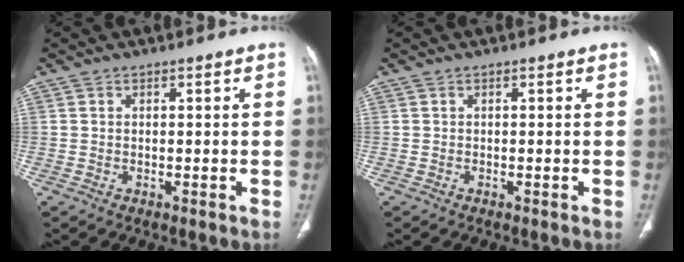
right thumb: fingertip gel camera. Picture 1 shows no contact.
{"total": 0.0}